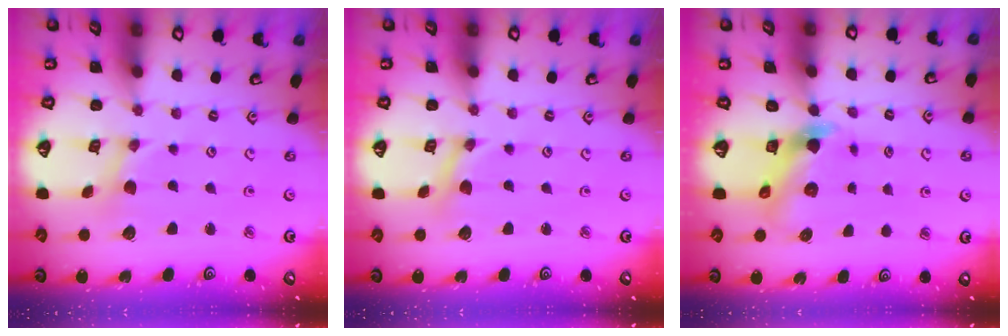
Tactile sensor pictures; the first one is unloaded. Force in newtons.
{"total": 0.0}
{"total": 5.8, "press": 5.8, "slide": 0.8}